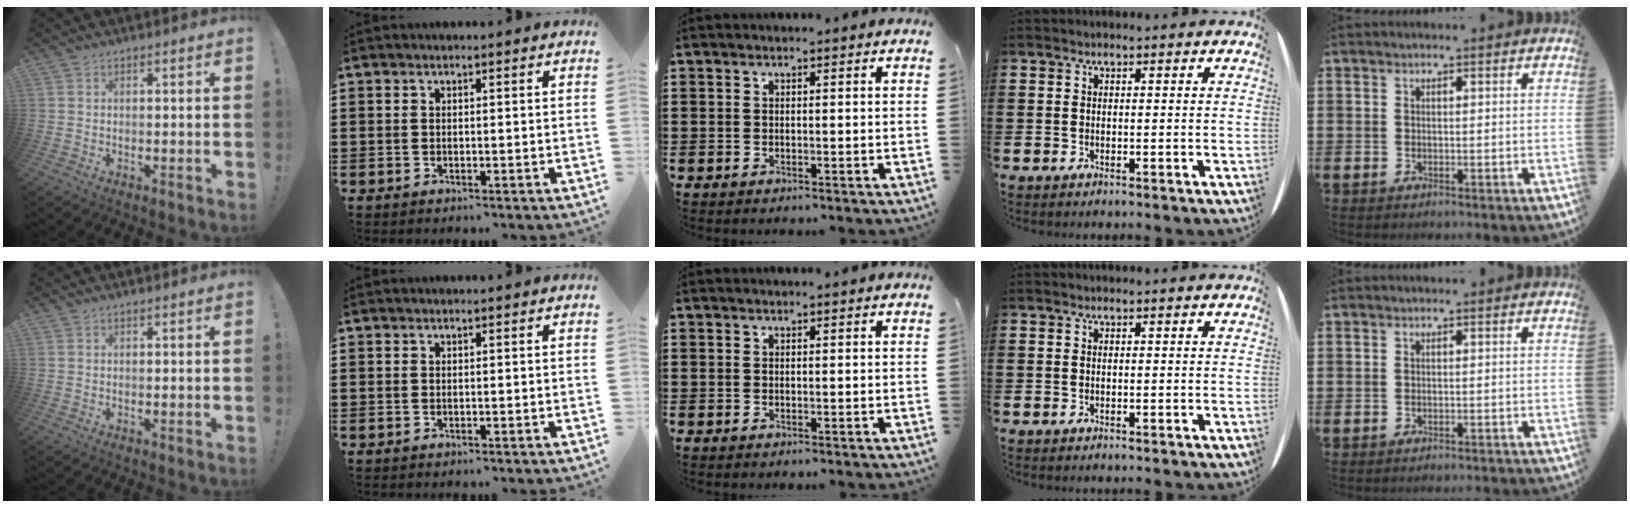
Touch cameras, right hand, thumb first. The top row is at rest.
{"little": {"total": 0.6, "force": [-0.6, -0.1, 0.0], "torque": [0.000, -0.002, -0.012]}}